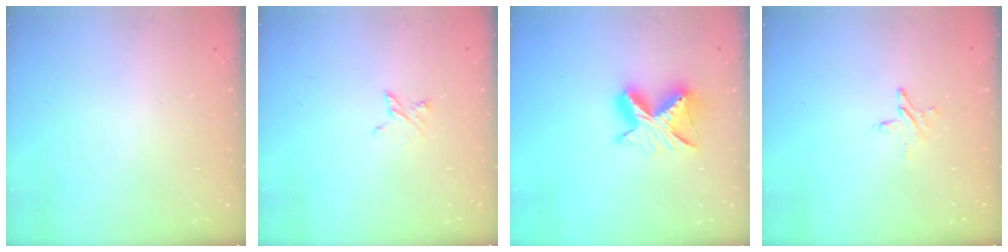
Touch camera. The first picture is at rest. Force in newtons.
{"total": 3.2, "press": 3.2, "slide": 0.4}
{"total": 9.3, "press": 9.3, "slide": 0.9}
{"total": 3.8, "press": 3.8, "slide": 0.3}